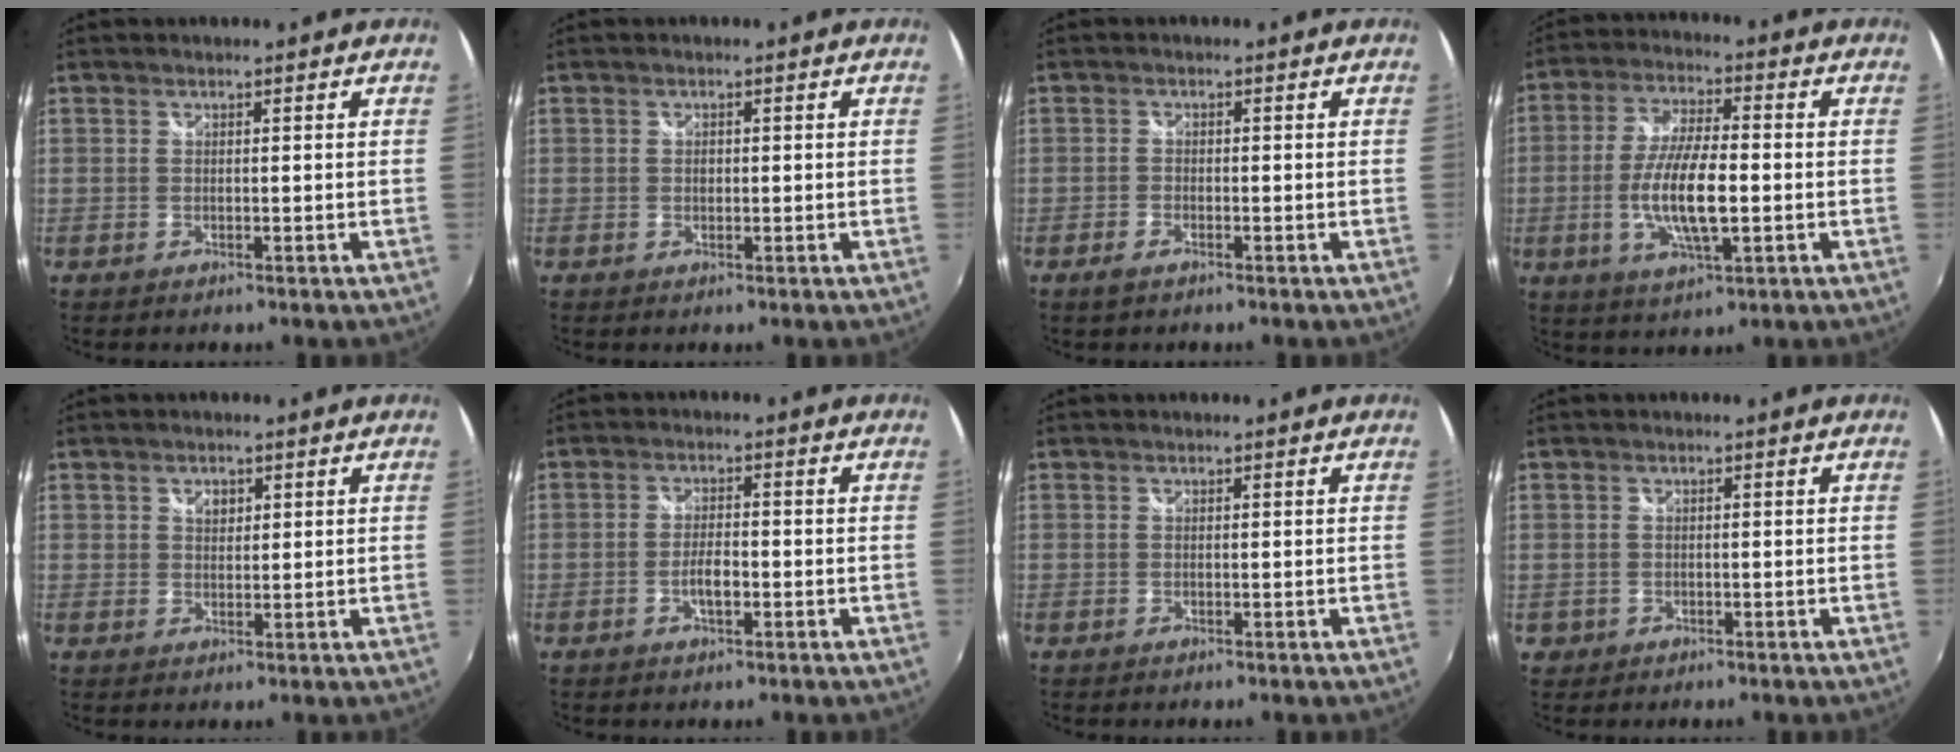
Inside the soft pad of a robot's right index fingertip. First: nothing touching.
{"total": 0.9, "force": [-0.1, 0.7, 0.6], "torque": [-0.009, 0.001, -0.002]}
{"total": 1.9, "force": [-1.4, 0.8, 1.0], "torque": [-0.026, -0.003, -0.029]}
{"total": 11.7, "force": [-2.3, 3.4, 11.0], "torque": [-0.220, -0.004, -0.043]}
{"total": 2.4, "force": [1.0, 1.9, 1.0], "torque": [-0.010, 0.004, 0.017]}
{"total": 3.7, "force": [-1.4, 1.3, 3.1], "torque": [-0.063, 0.001, -0.027]}
{"total": 0.0}
{"total": 2.1, "force": [-0.5, 2.0, 0.2], "torque": [-0.009, -0.001, -0.006]}